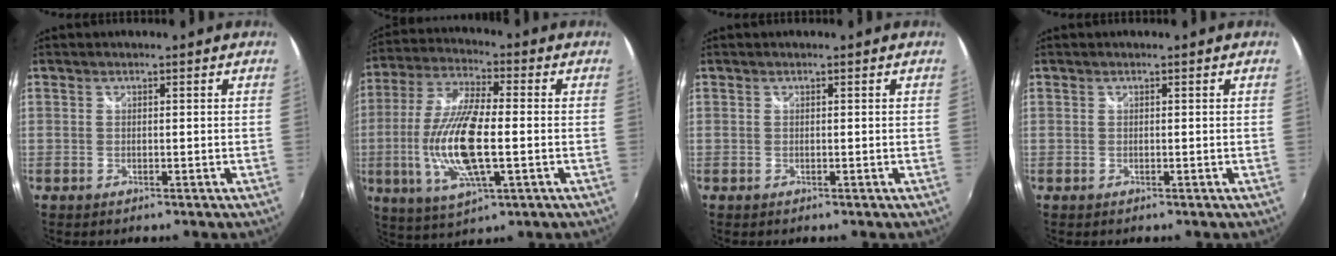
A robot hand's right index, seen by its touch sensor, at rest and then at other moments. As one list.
[{"total": 16.0, "force": [-2.5, 4.7, 15.1], "torque": [-0.310, -0.010, -0.046]}, {"total": 0.0}, {"total": 0.0}]